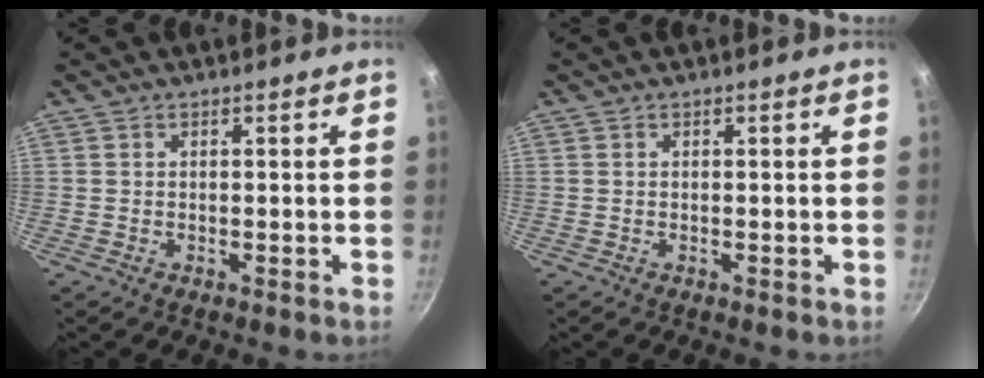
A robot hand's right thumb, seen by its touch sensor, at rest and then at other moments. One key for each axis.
{"total": 0.0}